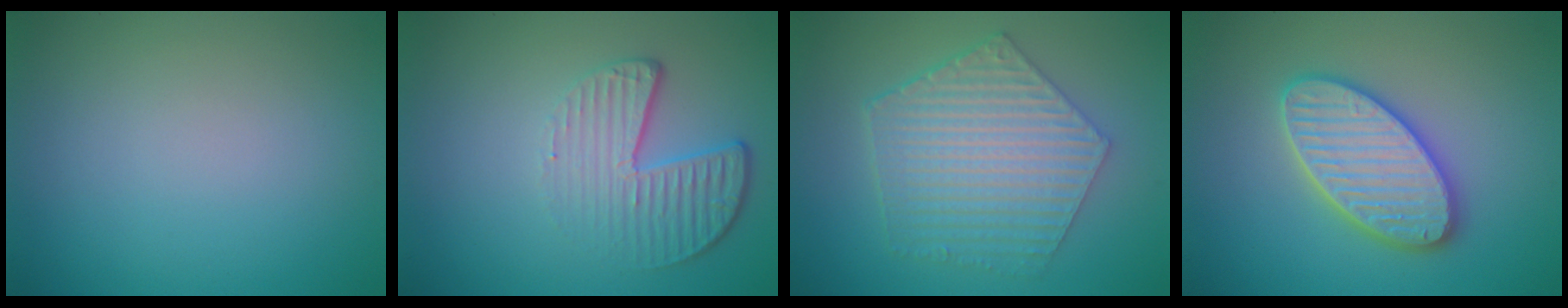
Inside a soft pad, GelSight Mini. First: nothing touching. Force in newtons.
{"total": 4.5, "press": 3.0, "slide": 3.3}
{"total": 6.2, "press": 4.8, "slide": 4.0}
{"total": 5.8, "press": 5.8, "slide": 0.6}